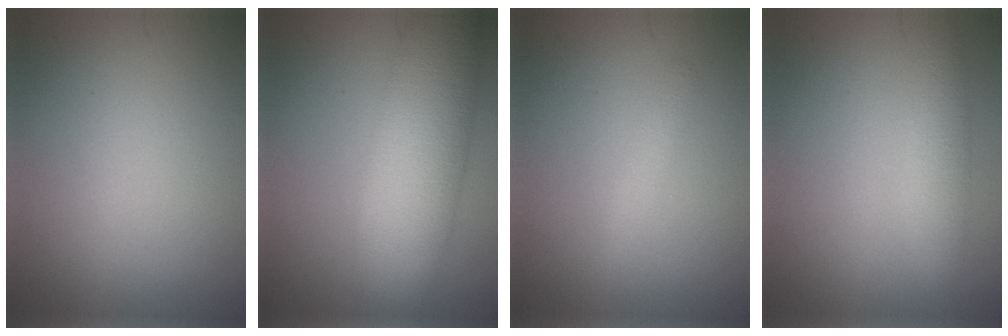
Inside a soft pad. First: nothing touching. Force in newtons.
{"total": 10.4, "press": 10.4, "slide": 0.6}
{"total": 1.3, "press": 1.3, "slide": 0.0}
{"total": 2.8, "press": 2.8, "slide": 0.0}